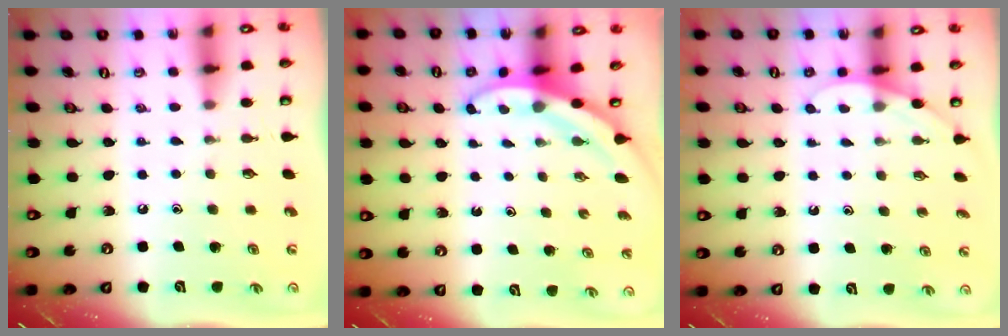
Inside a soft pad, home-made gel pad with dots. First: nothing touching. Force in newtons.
{"total": 3.4, "press": 3.4, "slide": 0.1}
{"total": 3.2, "press": 3.2, "slide": 0.3}